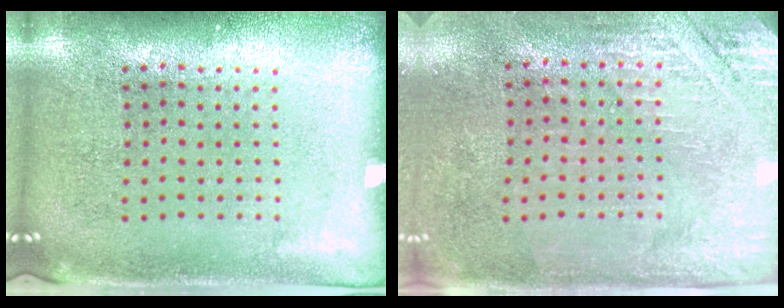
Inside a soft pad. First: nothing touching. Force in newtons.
{"total": 2.7, "press": 2.5, "slide": 1.1}